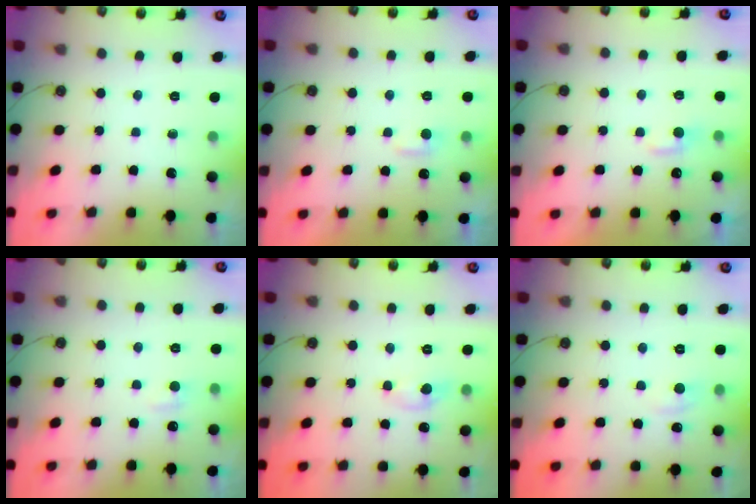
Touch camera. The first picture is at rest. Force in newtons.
{"total": 2.4, "press": 2.3, "slide": 0.5}
{"total": 1.3, "press": 1.2, "slide": 0.5}
{"total": 1.5, "press": 1.4, "slide": 0.5}
{"total": 1.2, "press": 1.2, "slide": 0.2}
{"total": 0.6, "press": 0.3, "slide": 0.6}